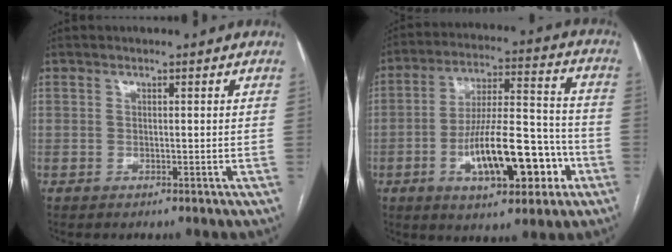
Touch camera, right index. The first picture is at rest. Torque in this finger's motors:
{"motor_torque": [1.09, -0.86, 0.74, 0.21]}